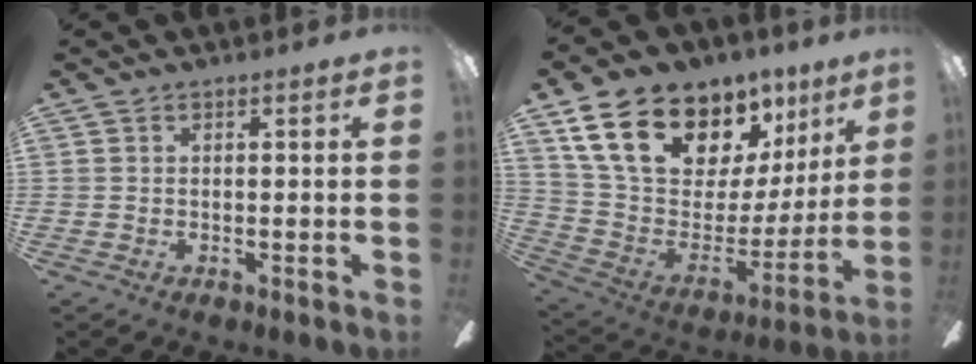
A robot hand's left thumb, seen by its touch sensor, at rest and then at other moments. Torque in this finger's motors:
{"motor_torque": [2.18, 2.61, 1.32, -1.45, 0.16]}